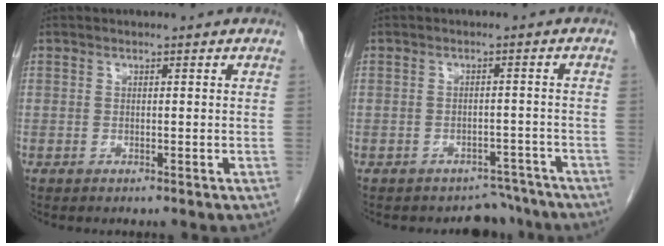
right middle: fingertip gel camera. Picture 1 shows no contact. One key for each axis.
{"total": 5.0, "fx": -4.4, "fy": 2.3, "fz": -0.6, "tx": 0.018, "ty": 0.019, "tz": -0.057}